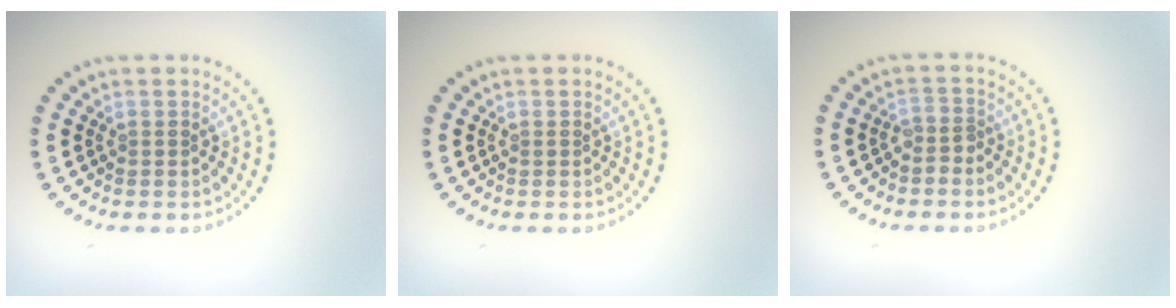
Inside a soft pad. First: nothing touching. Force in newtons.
{"total": 0.0}
{"total": 1.4, "press": 1.1, "slide": 0.8}